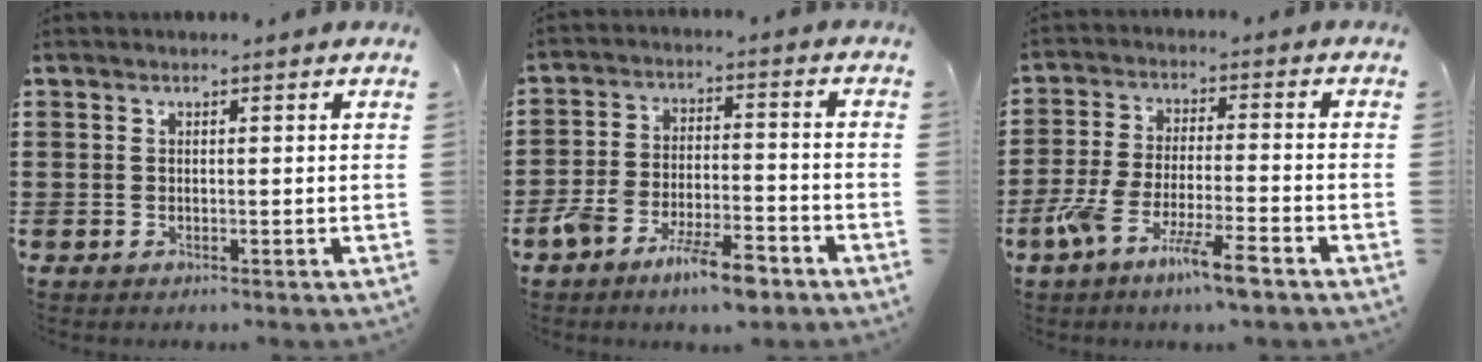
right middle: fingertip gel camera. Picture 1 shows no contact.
{"total": 8.1, "force": [-6.1, 2.2, 4.8], "torque": [-0.098, 0.008, -0.115]}
{"total": 8.4, "force": [-5.7, 0.9, 6.1], "torque": [-0.129, -0.008, -0.109]}